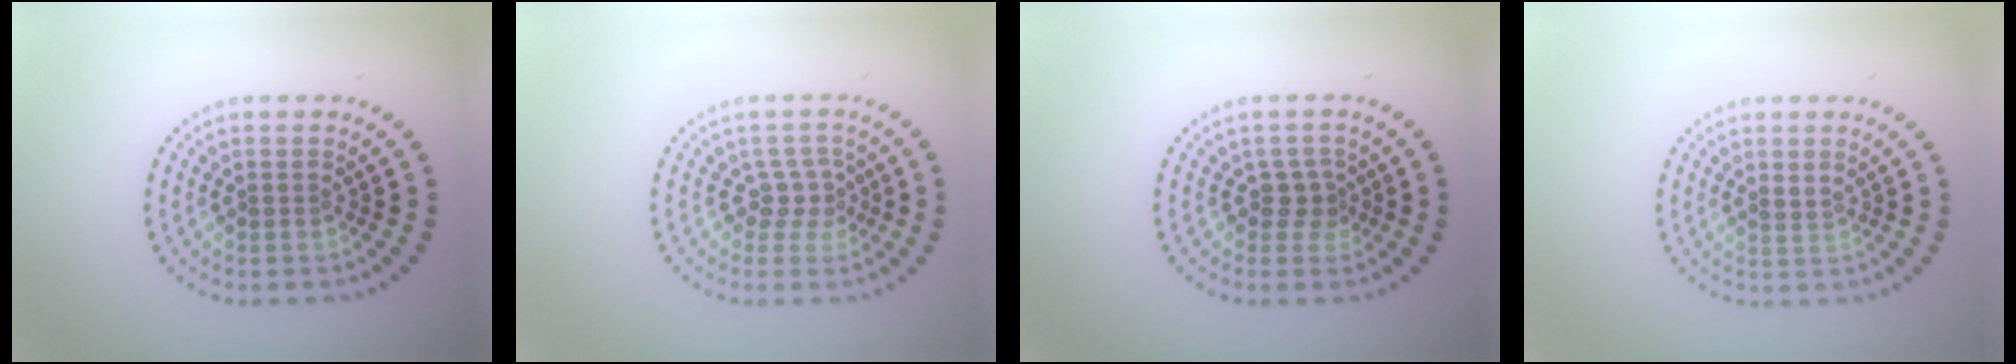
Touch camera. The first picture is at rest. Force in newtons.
{"total": 2.2, "press": 1.7, "slide": 1.4}
{"total": 1.6, "press": 1.2, "slide": 1.0}
{"total": 0.9, "press": 0.8, "slide": 0.5}